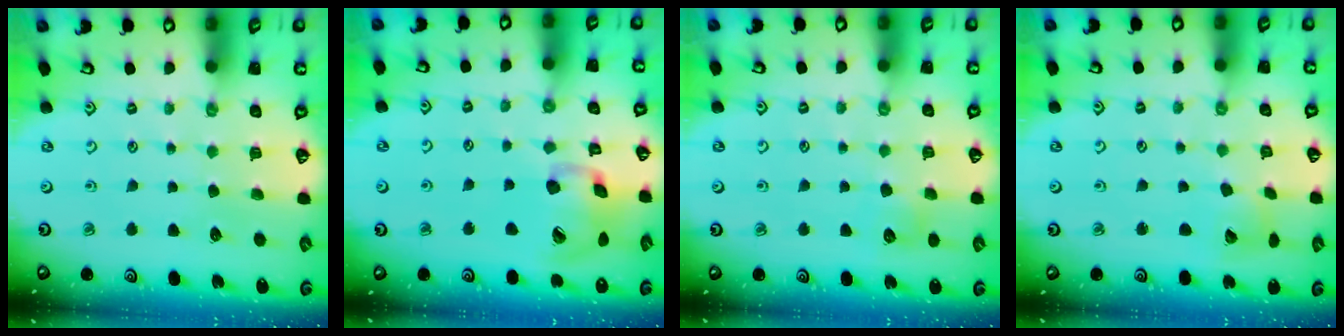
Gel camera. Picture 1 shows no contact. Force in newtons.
{"total": 15.6, "press": 15.4, "slide": 2.3}
{"total": 6.6, "press": 6.6, "slide": 0.5}
{"total": 6.1, "press": 6.0, "slide": 0.7}